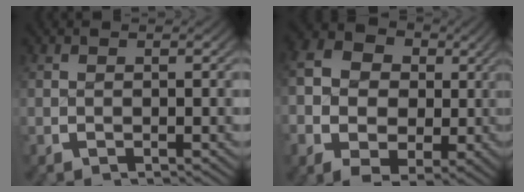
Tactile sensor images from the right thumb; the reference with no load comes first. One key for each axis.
{"total": 13.0, "fx": 1.2, "fy": 10.5, "fz": 7.6, "tx": -0.161, "ty": -0.025, "tz": 0.018}